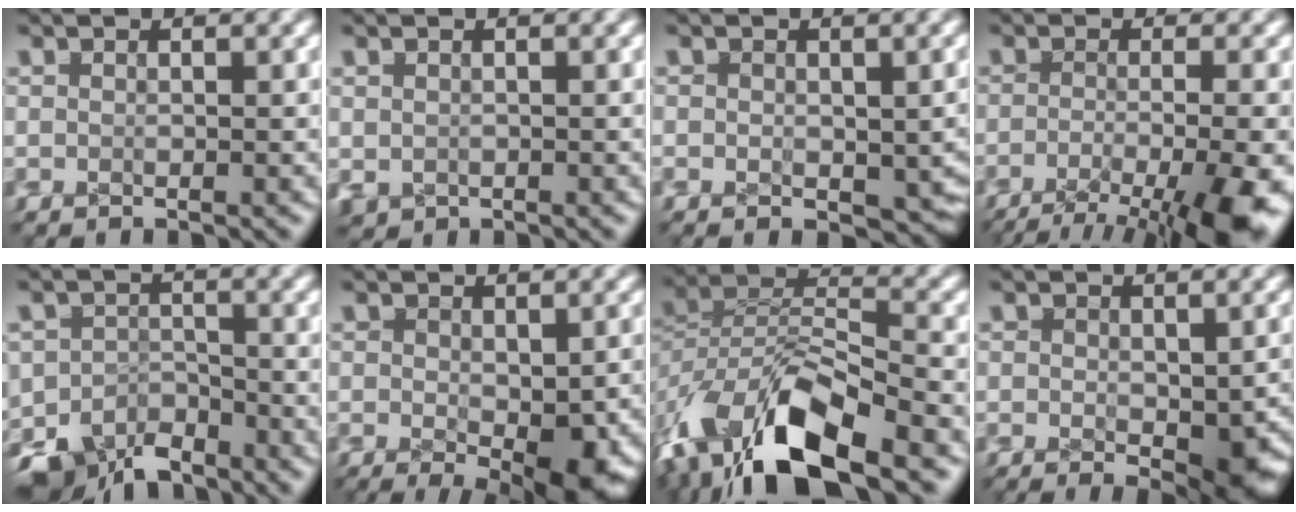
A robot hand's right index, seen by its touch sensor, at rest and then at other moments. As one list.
[{"total": 1.4, "force": [-0.1, 1.3, 0.4], "torque": [-0.023, -0.012, 0.006]}, {"total": 2.0, "force": [-1.2, 1.1, 1.2], "torque": [-0.016, -0.014, -0.015]}, {"total": 10.9, "force": [-6.1, 5.2, 7.4], "torque": [-0.098, -0.045, -0.079]}, {"total": 10.5, "force": [-7.9, 6.7, 2.2], "torque": [-0.034, -0.033, -0.136]}, {"total": 5.2, "force": [-2.1, 2.2, 4.2], "torque": [-0.065, -0.036, -0.018]}, {"total": 6.6, "force": [-3.9, 2.2, 4.8], "torque": [-0.067, -0.004, -0.064]}, {"total": 3.3, "force": [-1.4, 1.3, 2.6], "torque": [-0.035, -0.019, -0.016]}]